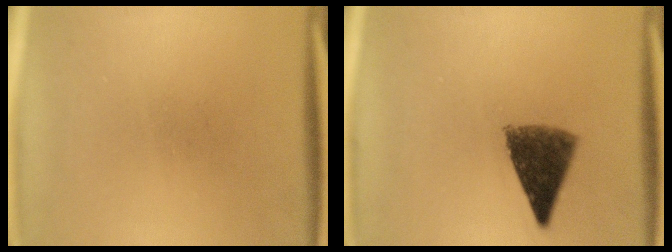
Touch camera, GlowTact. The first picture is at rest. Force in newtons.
{"total": 8.2}